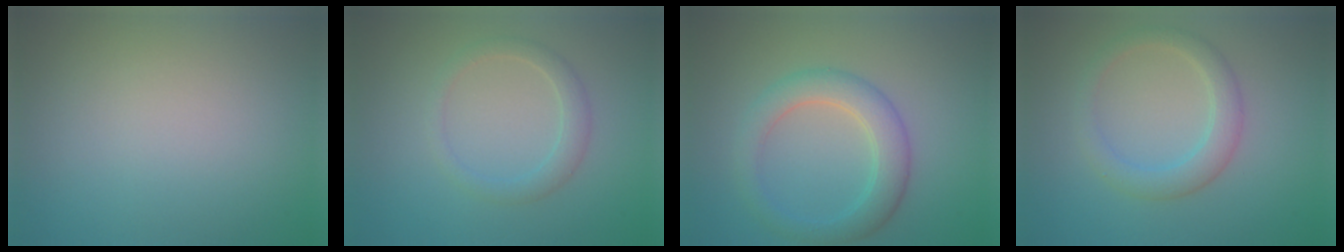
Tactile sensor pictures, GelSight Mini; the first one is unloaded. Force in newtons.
{"total": 2.0, "press": 2.0, "slide": 0.1}
{"total": 4.1, "press": 4.1, "slide": 0.3}
{"total": 2.9, "press": 2.9, "slide": 0.4}